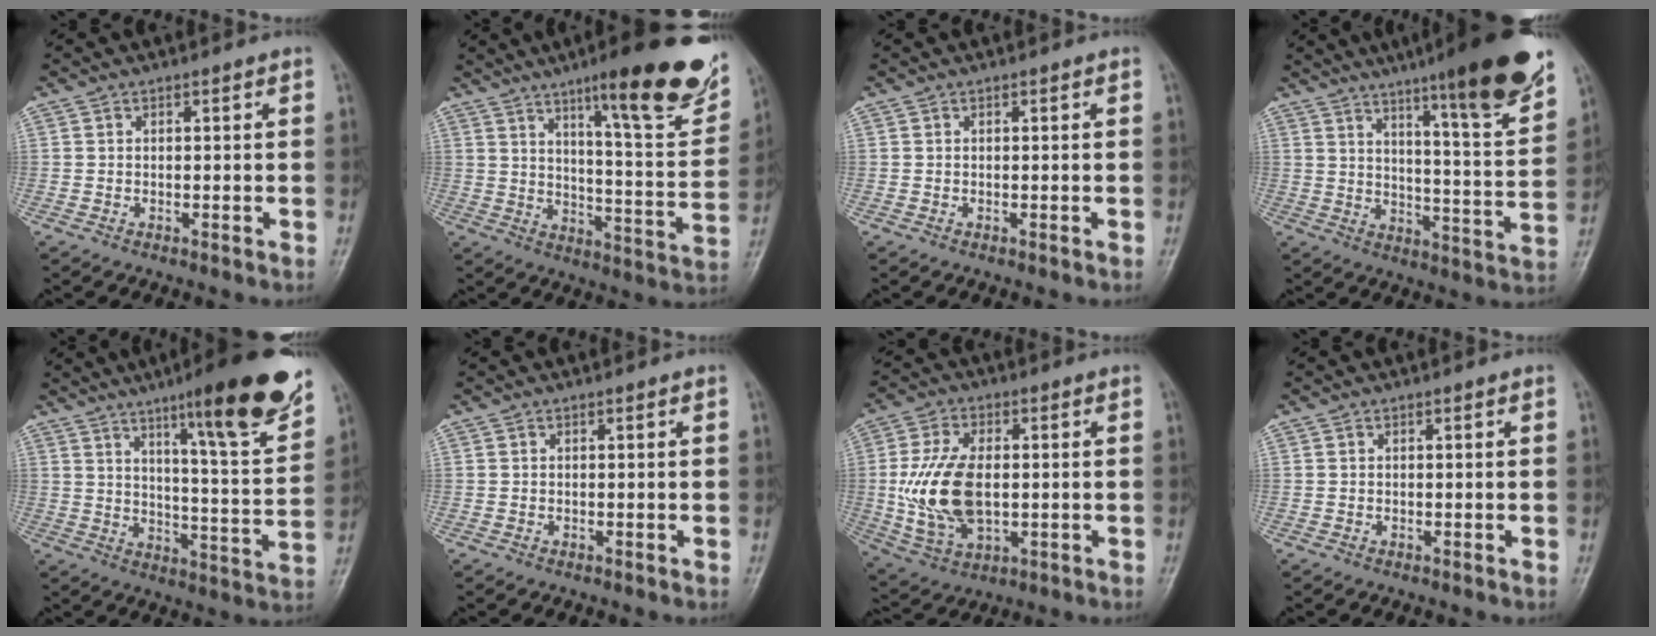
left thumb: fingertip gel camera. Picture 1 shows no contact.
{"total": 21.7, "force": [13.3, 3.9, 16.7], "torque": [-0.193, -0.062, 0.193]}
{"total": 0.0}
{"total": 19.3, "force": [12.8, 1.9, 14.4], "torque": [-0.183, -0.067, 0.185]}
{"total": 19.2, "force": [12.0, 2.3, 14.8], "torque": [-0.184, -0.066, 0.179]}
{"total": 0.0}
{"total": 14.2, "force": [-0.2, 8.4, 11.4], "torque": [-0.223, -0.007, 0.005]}
{"total": 0.0}